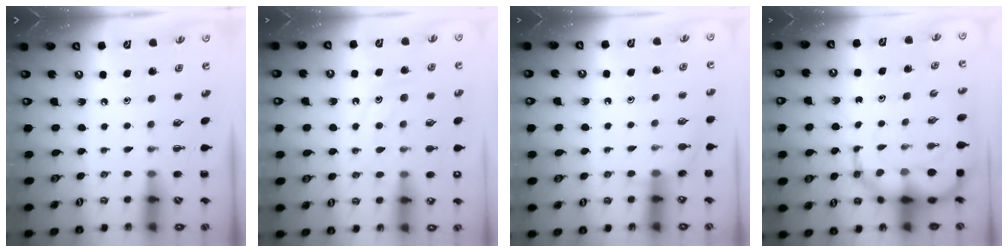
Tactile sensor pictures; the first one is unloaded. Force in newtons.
{"total": 11.1, "press": 11.1, "slide": 1.0}
{"total": 6.8, "press": 6.7, "slide": 1.3}
{"total": 12.0, "press": 11.5, "slide": 3.2}